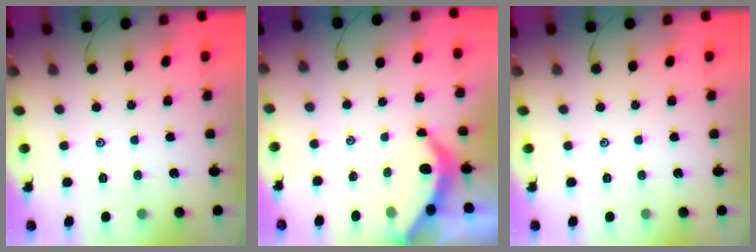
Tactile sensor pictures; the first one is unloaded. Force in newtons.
{"total": 4.7, "press": 4.7, "slide": 0.5}
{"total": 0.0}